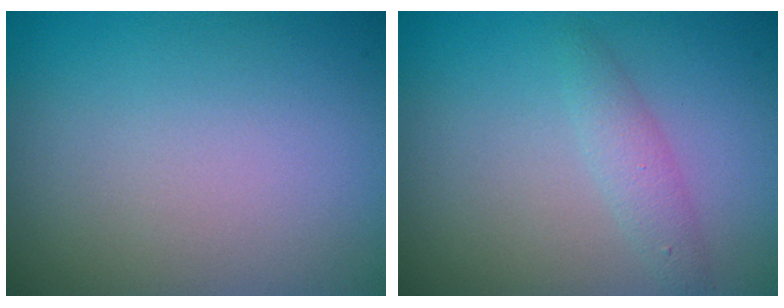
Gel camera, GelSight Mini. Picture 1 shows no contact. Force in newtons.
{"total": 1.6, "press": 1.6, "slide": 0.1}